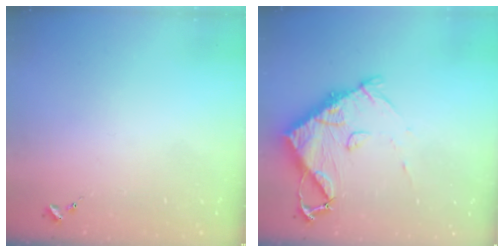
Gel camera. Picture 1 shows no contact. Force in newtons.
{"total": 10.9, "press": 10.8, "slide": 1.4}